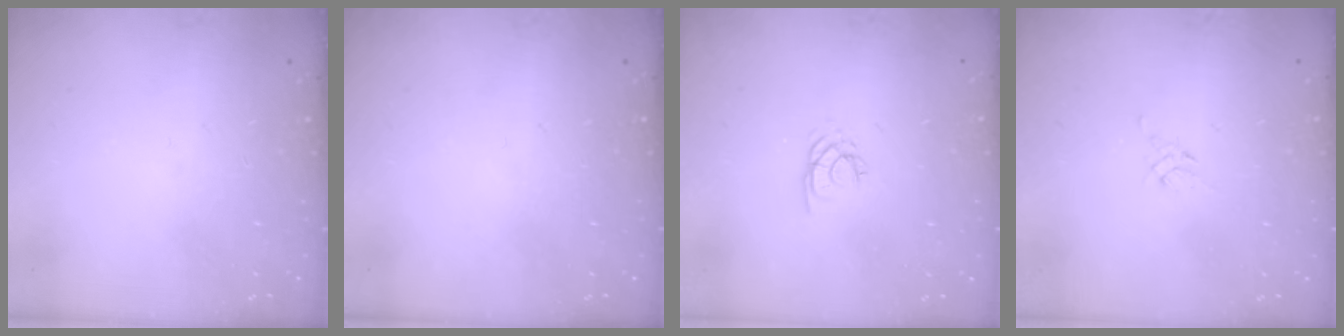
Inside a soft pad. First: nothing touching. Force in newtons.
{"total": 0.0}
{"total": 2.0, "press": 1.9, "slide": 0.4}
{"total": 2.6, "press": 2.5, "slide": 0.7}